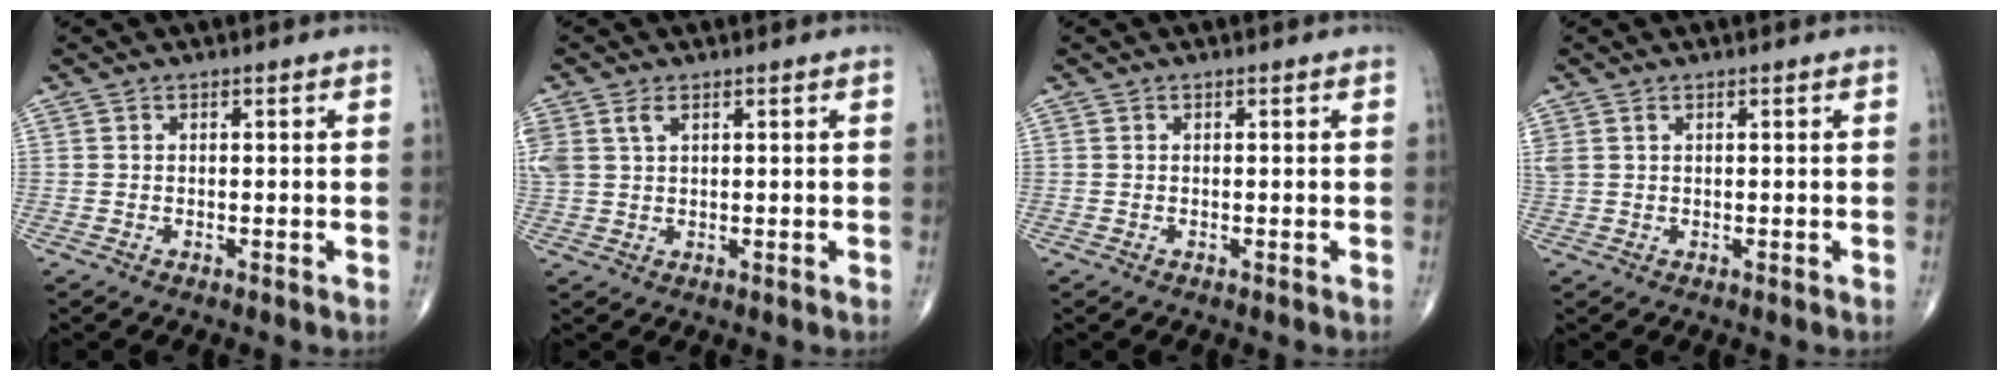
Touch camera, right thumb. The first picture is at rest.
{"total": 5.2, "force": [2.2, 3.1, 3.5], "torque": [-0.095, 0.012, 0.054]}
{"total": 0.0}
{"total": 1.7, "force": [0.9, 1.0, 1.1], "torque": [-0.037, 0.016, 0.028]}